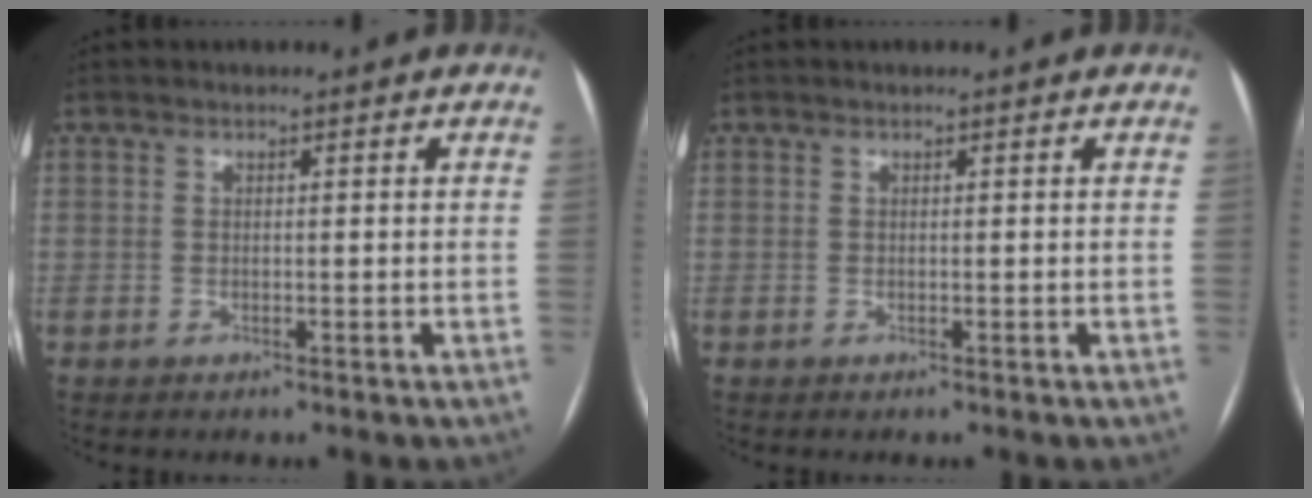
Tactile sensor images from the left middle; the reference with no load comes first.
{"total": 0.0}